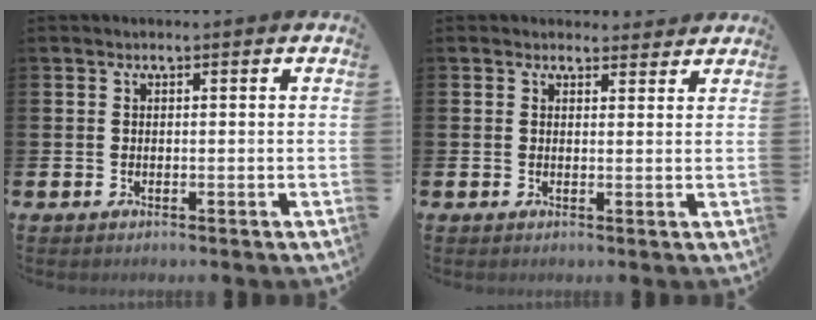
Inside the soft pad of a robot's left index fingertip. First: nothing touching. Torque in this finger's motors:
{"motor_torque": [1.00, -1.14, -0.08, 0.04]}